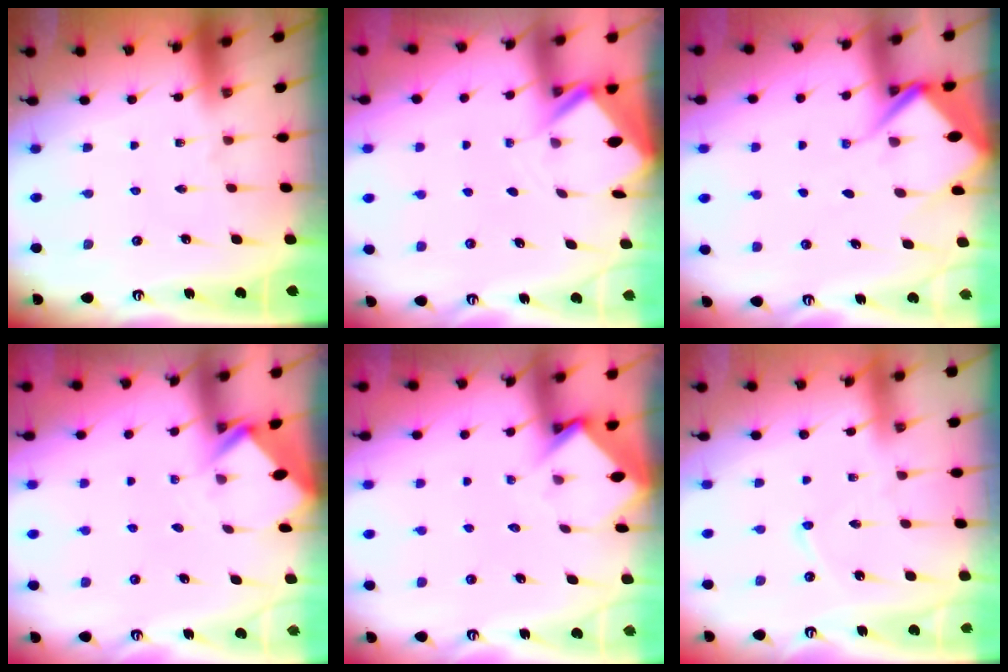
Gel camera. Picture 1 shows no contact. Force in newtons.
{"total": 3.1, "press": 3.1, "slide": 0.3}
{"total": 9.1, "press": 9.1, "slide": 1.0}
{"total": 2.5, "press": 2.5, "slide": 0.2}
{"total": 3.5, "press": 3.5, "slide": 0.2}
{"total": 2.1, "press": 2.1, "slide": 0.2}